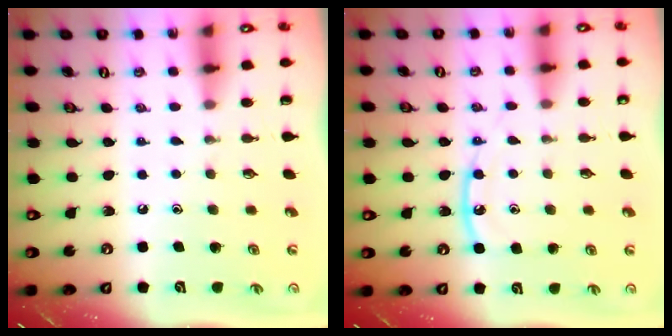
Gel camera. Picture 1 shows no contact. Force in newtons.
{"total": 9.9, "press": 9.8, "slide": 0.8}